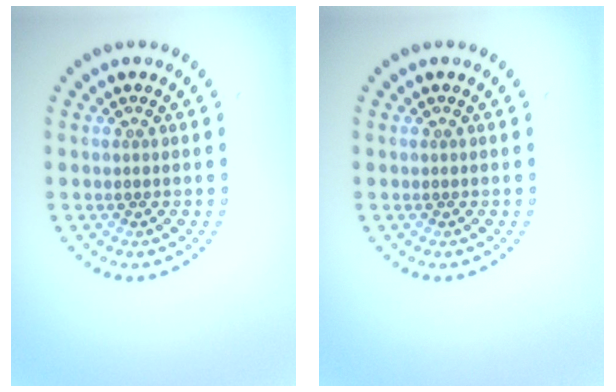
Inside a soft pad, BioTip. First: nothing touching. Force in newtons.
{"total": 0.0}